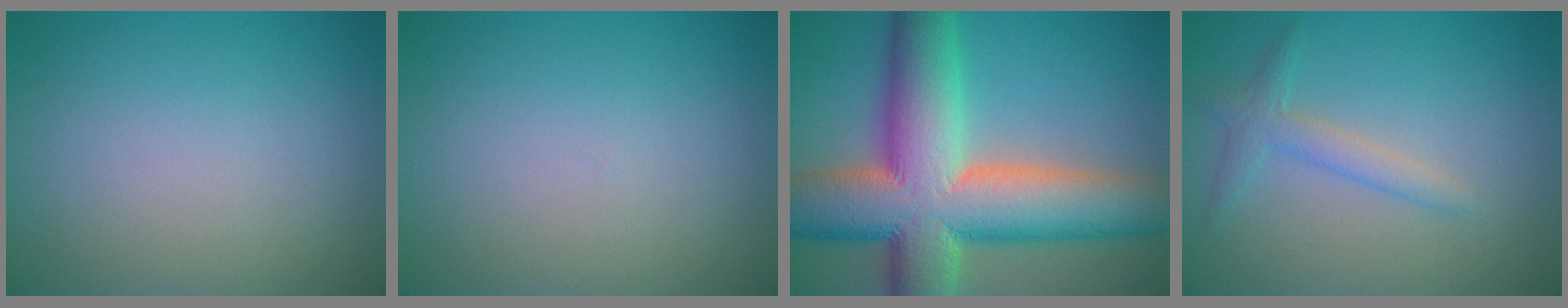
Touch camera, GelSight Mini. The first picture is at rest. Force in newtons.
{"total": 0.0}
{"total": 15.9, "press": 15.9, "slide": 0.6}
{"total": 2.2, "press": 2.2, "slide": 0.1}